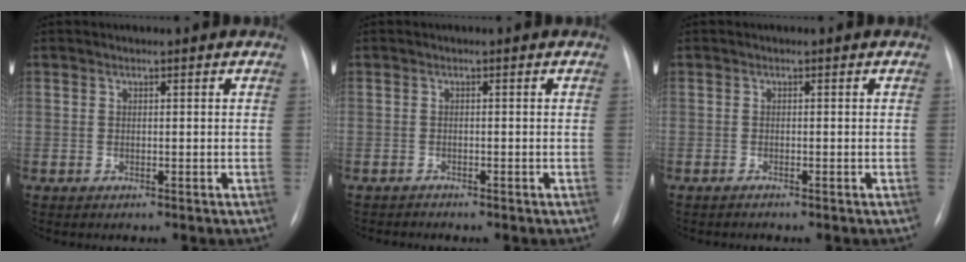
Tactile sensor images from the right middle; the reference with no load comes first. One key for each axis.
{"total": 0.8, "fx": -0.8, "fy": 0.1, "fz": -0.2, "tx": 0.000, "ty": -0.003, "tz": -0.016}
{"total": 0.6, "fx": -0.5, "fy": 0.0, "fz": 0.2, "tx": -0.006, "ty": -0.001, "tz": -0.011}